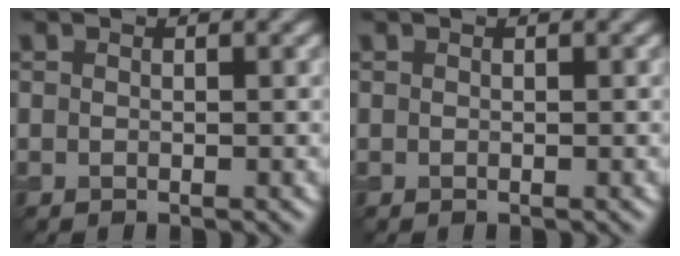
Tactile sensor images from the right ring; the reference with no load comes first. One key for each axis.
{"total": 0.0}